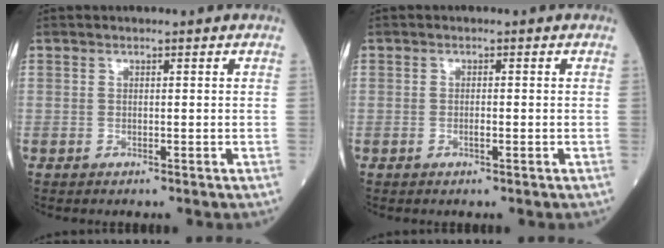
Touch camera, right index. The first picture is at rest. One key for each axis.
{"total": 0.9, "fx": -0.4, "fy": 0.2, "fz": 0.8, "tx": -0.017, "ty": 0.001, "tz": -0.007}